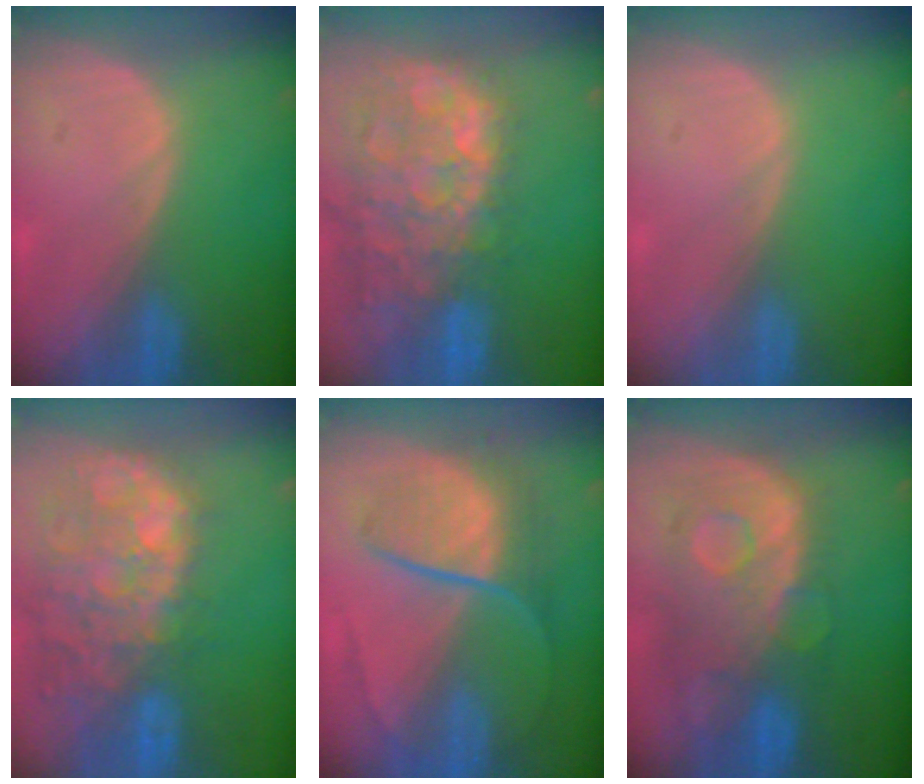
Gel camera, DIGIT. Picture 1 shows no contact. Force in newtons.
{"total": 14.9, "press": 12.1, "slide": 8.8}
{"total": 0.0}
{"total": 13.8, "press": 11.5, "slide": 7.6}
{"total": 7.8, "press": 7.5, "slide": 2.4}
{"total": 11.2, "press": 9.7, "slide": 5.5}